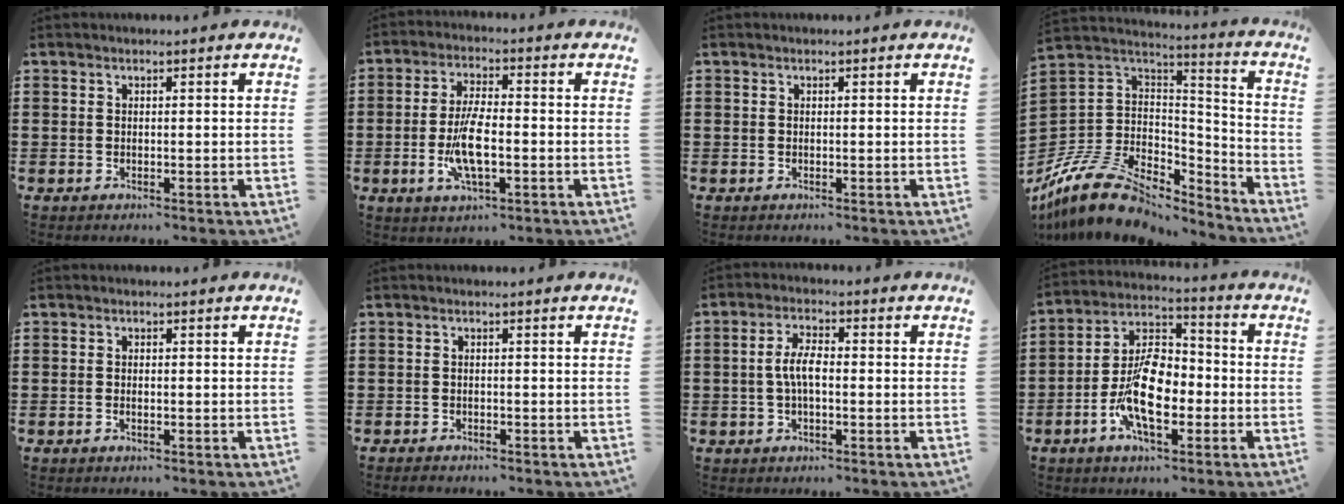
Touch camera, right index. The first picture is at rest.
{"total": 7.9, "force": [-1.8, 2.5, 7.3], "torque": [-0.155, -0.011, -0.035]}
{"total": 0.0}
{"total": 11.9, "force": [-7.9, 6.4, 6.0], "torque": [-0.144, 0.019, -0.151]}
{"total": 0.7, "force": [-0.2, 0.2, 0.6], "torque": [-0.011, -0.005, -0.003]}
{"total": 0.8, "force": [-0.8, 0.3, 0.0], "torque": [-0.003, 0.001, -0.018]}
{"total": 4.7, "force": [-0.5, 1.9, 4.3], "torque": [-0.092, 0.001, -0.014]}
{"total": 11.1, "force": [-3.4, 5.8, 8.9], "torque": [-0.195, 0.002, -0.064]}